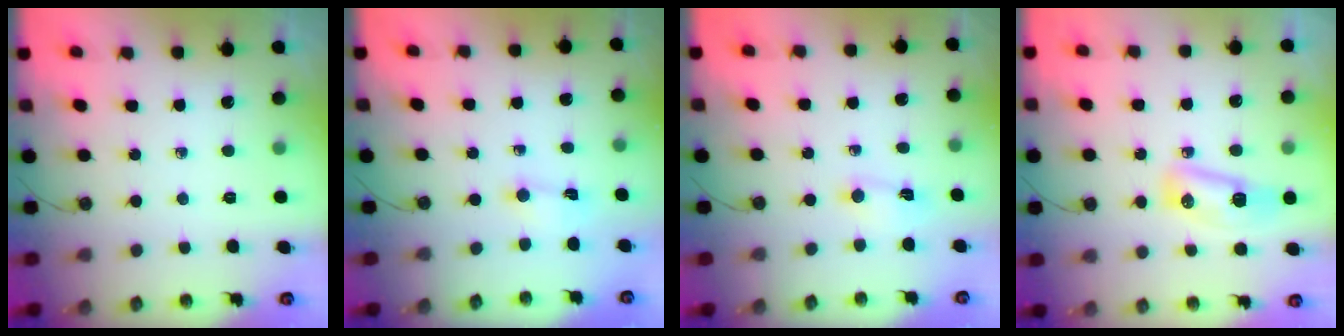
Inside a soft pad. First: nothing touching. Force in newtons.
{"total": 0.5, "press": 0.5, "slide": 0.2}
{"total": 2.2, "press": 2.1, "slide": 0.3}
{"total": 9.1, "press": 9.0, "slide": 1.1}